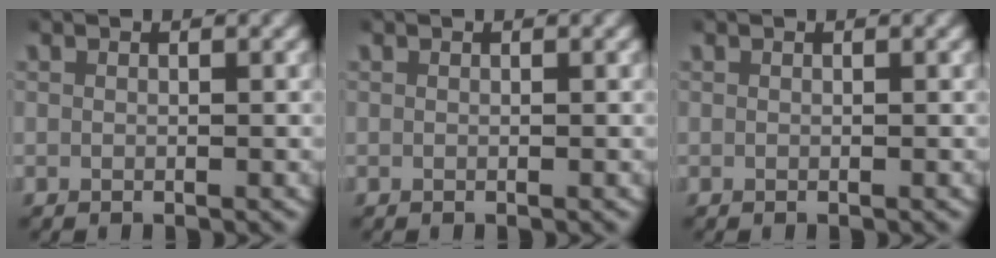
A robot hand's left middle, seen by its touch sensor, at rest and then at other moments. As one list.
[{"total": 0.0}, {"total": 0.0}]